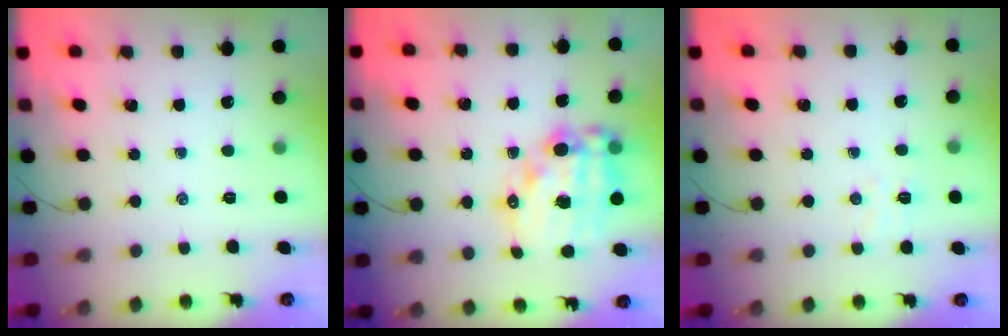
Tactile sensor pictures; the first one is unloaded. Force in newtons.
{"total": 17.2, "press": 16.9, "slide": 3.6}
{"total": 3.7, "press": 3.6, "slide": 0.9}